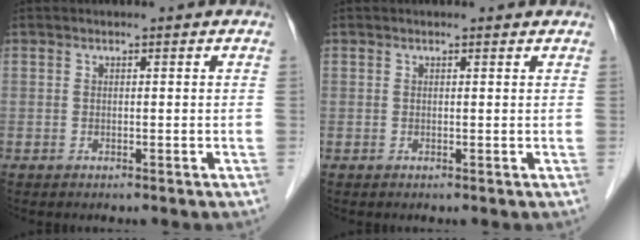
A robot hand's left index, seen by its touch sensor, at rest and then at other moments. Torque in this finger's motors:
{"motor_torque": [0.41, -0.48, 0.13, 0.01]}